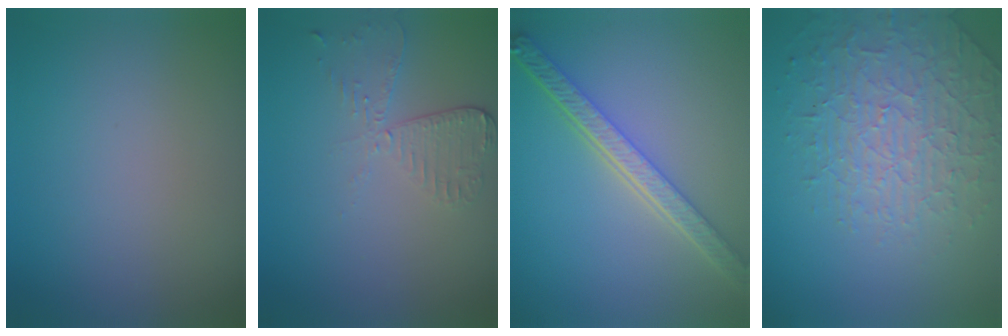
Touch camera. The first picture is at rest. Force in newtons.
{"total": 2.6, "press": 2.3, "slide": 1.2}
{"total": 5.3, "press": 4.2, "slide": 3.4}
{"total": 3.9, "press": 3.9, "slide": 0.5}